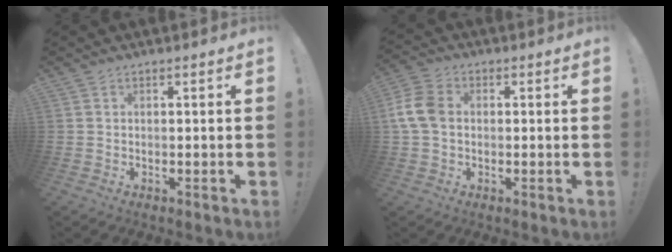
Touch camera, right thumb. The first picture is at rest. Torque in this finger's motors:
{"motor_torque": [0.07, 0.10, 0.20, -0.07, 0.23]}